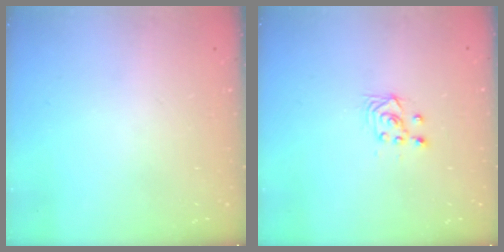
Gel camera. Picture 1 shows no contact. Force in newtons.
{"total": 3.6, "press": 3.3, "slide": 1.5}